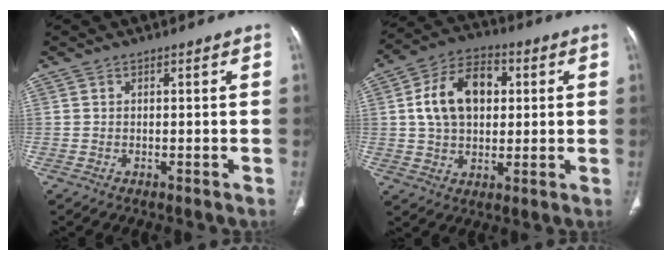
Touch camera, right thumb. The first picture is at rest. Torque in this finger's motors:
{"motor_torque": [1.03, 2.20, 1.22, -0.15, 0.15]}